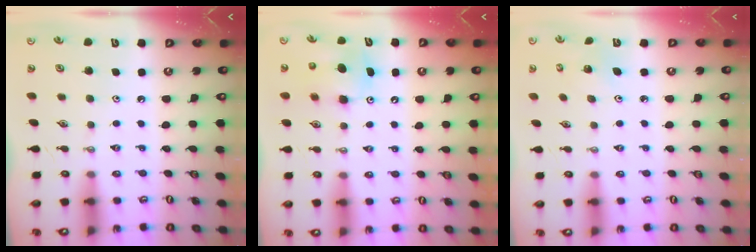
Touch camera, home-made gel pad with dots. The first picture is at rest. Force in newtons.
{"total": 8.5, "press": 8.4, "slide": 1.0}
{"total": 2.3, "press": 2.3, "slide": 0.2}